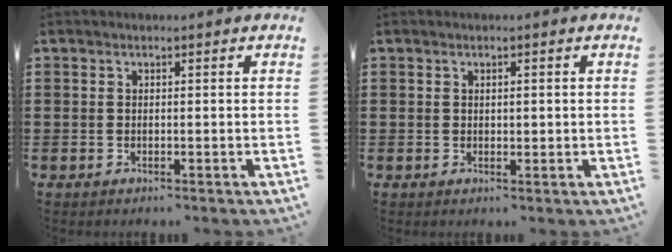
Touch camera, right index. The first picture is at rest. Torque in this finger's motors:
{"motor_torque": [-0.32, 0.26, 0.02, -0.01]}